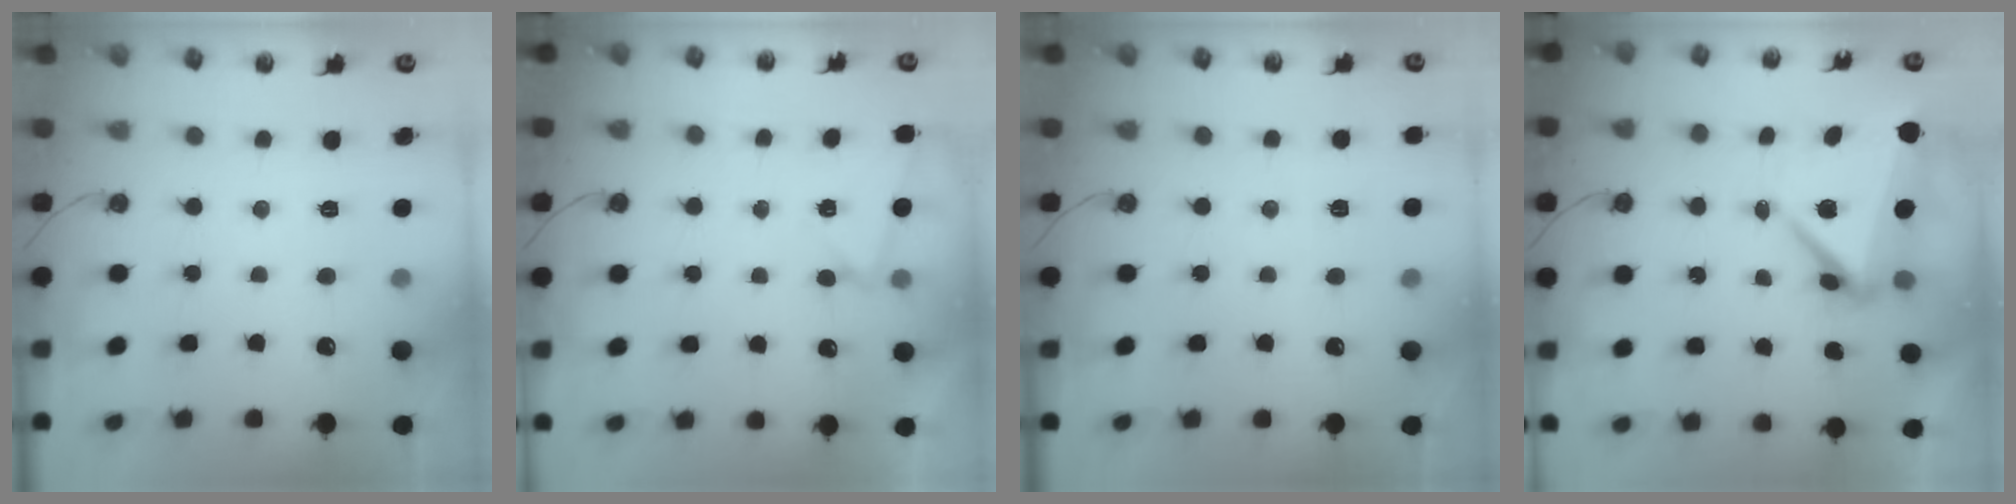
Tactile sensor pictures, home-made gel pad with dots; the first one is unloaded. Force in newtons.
{"total": 2.7, "press": 2.5, "slide": 1.1}
{"total": 2.6, "press": 1.9, "slide": 1.8}
{"total": 8.6, "press": 8.6, "slide": 0.8}